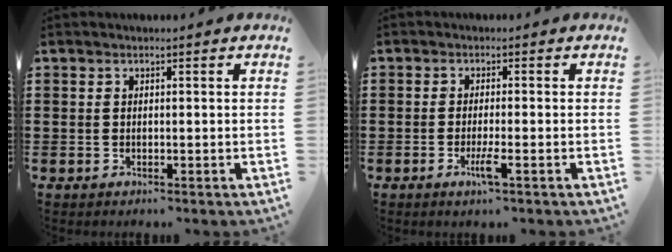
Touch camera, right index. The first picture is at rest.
{"total": 3.3, "force": [-1.4, 0.0, 3.0], "torque": [-0.062, -0.015, -0.028]}